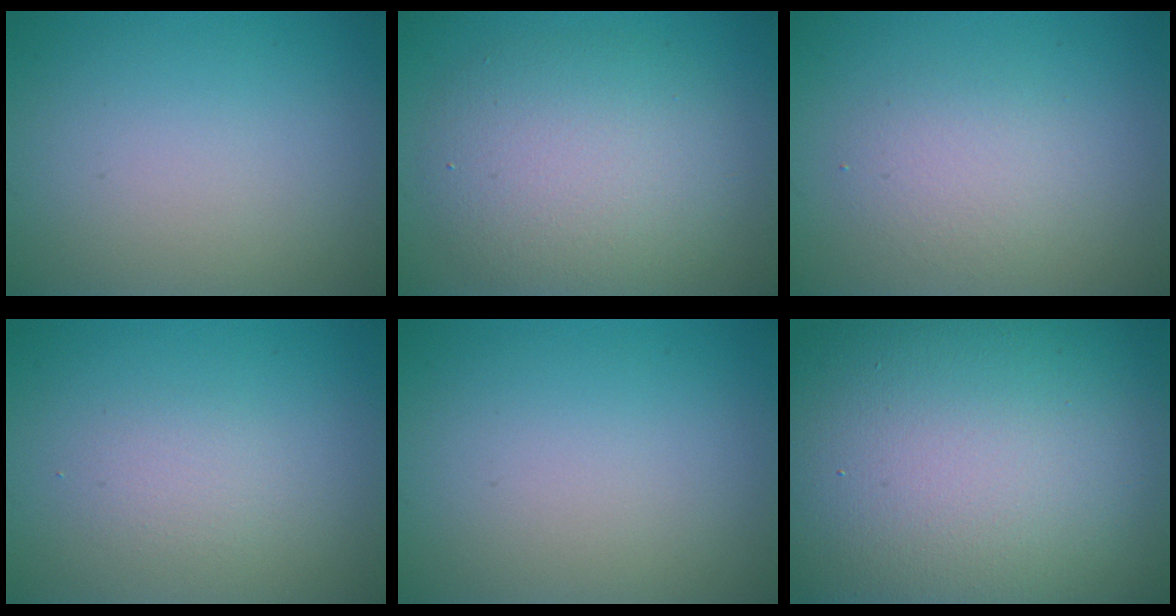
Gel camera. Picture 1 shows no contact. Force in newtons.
{"total": 6.6, "press": 6.6, "slide": 0.3}
{"total": 2.4, "press": 2.4, "slide": 0.1}
{"total": 1.5, "press": 1.5, "slide": 0.1}
{"total": 0.0}
{"total": 23.2, "press": 23.2, "slide": 1.1}